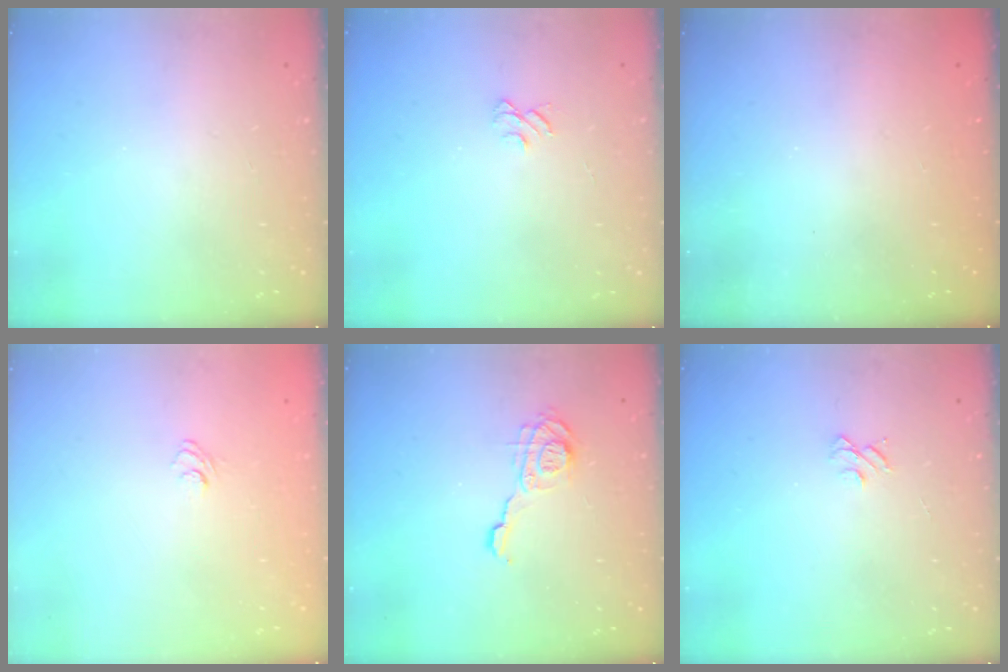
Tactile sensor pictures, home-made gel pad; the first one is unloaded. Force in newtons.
{"total": 3.8, "press": 3.8, "slide": 0.3}
{"total": 2.6, "press": 2.4, "slide": 0.8}
{"total": 4.3, "press": 4.0, "slide": 1.4}
{"total": 9.6, "press": 9.6, "slide": 0.5}
{"total": 4.0, "press": 4.0, "slide": 0.3}